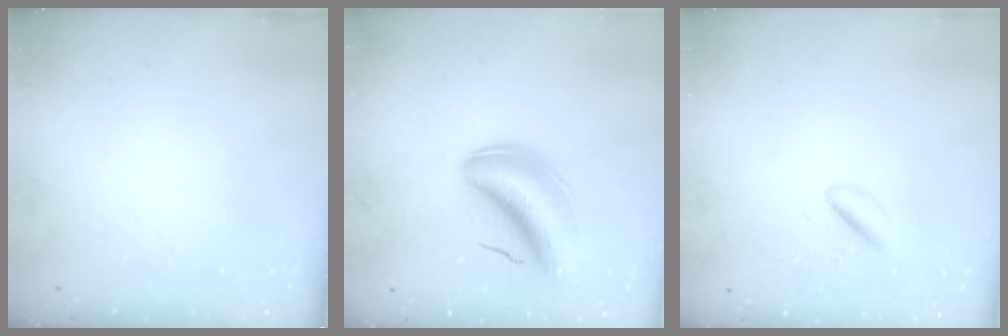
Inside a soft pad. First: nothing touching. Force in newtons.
{"total": 5.9, "press": 5.5, "slide": 2.2}
{"total": 2.5, "press": 2.3, "slide": 1.0}